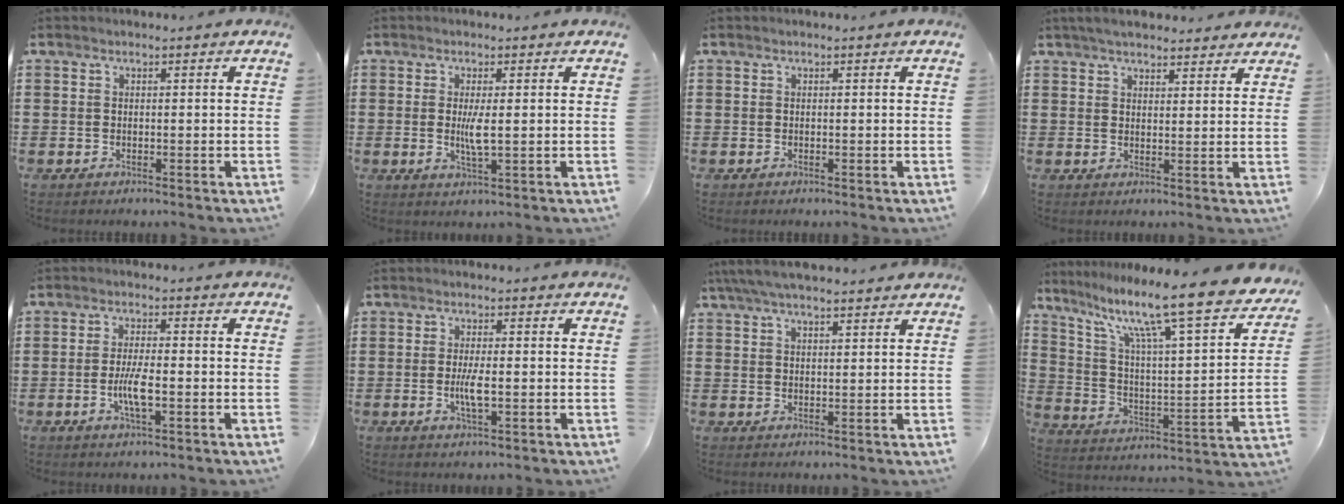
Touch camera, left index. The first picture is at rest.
{"total": 3.7, "force": [0.2, 0.4, 3.7], "torque": [-0.075, -0.008, 0.001]}
{"total": 0.0}
{"total": 3.6, "force": [3.5, 0.7, 1.0], "torque": [-0.027, -0.004, 0.065]}
{"total": 5.0, "force": [-1.3, 1.1, 4.7], "torque": [-0.092, -0.002, -0.026]}
{"total": 3.7, "force": [-0.6, 0.7, 3.6], "torque": [-0.069, -0.004, -0.012]}
{"total": 5.0, "force": [4.3, 0.8, 2.5], "torque": [-0.059, -0.002, 0.079]}
{"total": 13.4, "force": [10.2, 0.5, 8.6], "torque": [-0.175, -0.077, 0.160]}